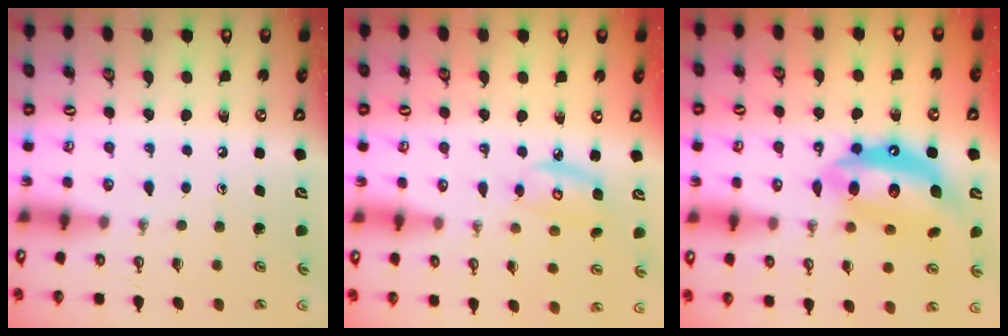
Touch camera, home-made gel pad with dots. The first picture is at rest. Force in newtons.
{"total": 5.2, "press": 5.1, "slide": 0.3}
{"total": 16.6, "press": 16.5, "slide": 1.6}